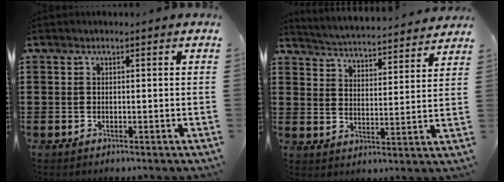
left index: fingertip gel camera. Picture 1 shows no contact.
{"total": 3.8, "force": [3.7, -0.6, 0.0], "torque": [-0.024, -0.039, 0.058]}